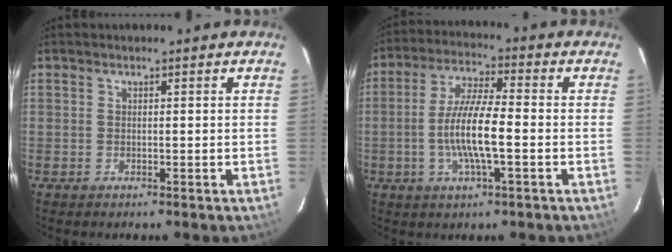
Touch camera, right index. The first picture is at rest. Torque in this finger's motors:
{"motor_torque": [1.81, -0.33, 0.96, 0.21]}